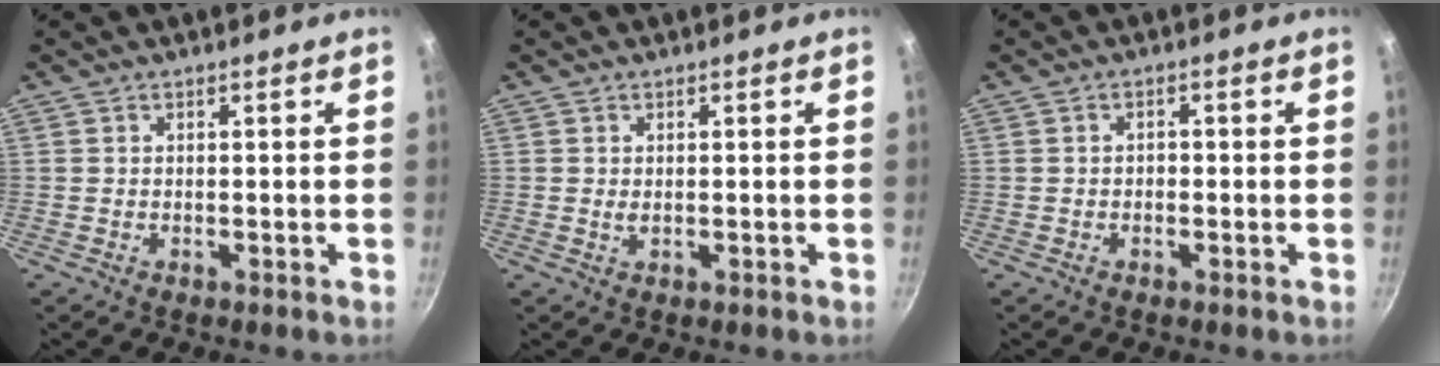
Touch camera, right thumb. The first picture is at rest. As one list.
[{"total": 0.7, "force": [0.1, 0.4, 0.6], "torque": [-0.012, -0.002, 0.005]}, {"total": 1.1, "force": [-0.3, 0.9, 0.7], "torque": [-0.002, 0.005, -0.007]}]